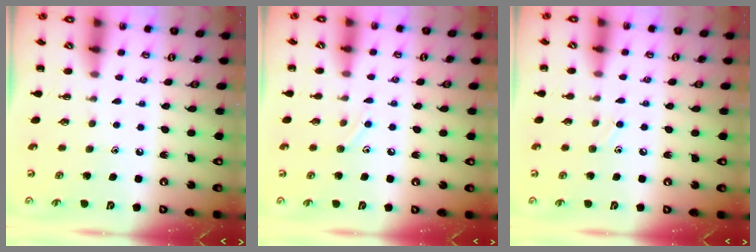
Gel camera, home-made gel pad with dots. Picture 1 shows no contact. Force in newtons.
{"total": 6.5, "press": 6.2, "slide": 1.9}
{"total": 5.4, "press": 5.0, "slide": 1.8}